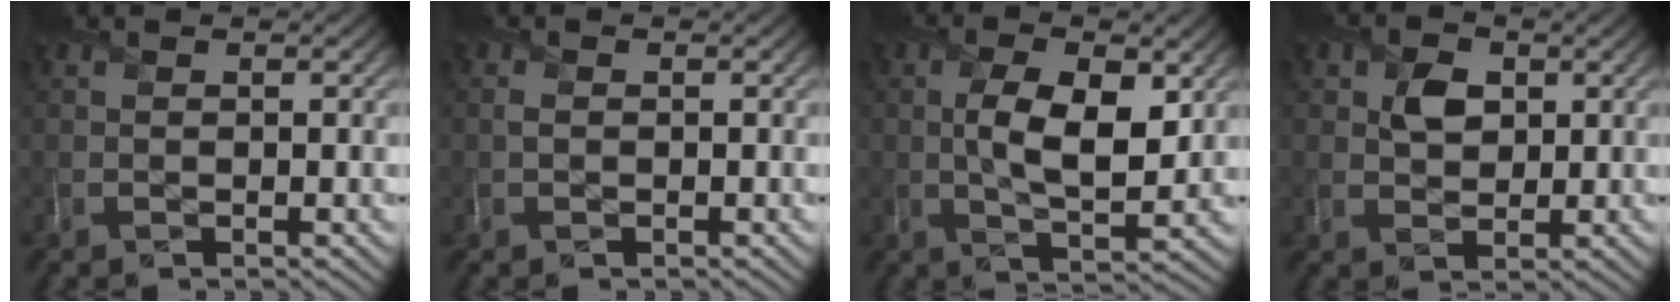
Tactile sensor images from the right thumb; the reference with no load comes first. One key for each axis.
{"total": 0.8, "fx": -0.1, "fy": 0.6, "fz": 0.4, "tx": -0.008, "ty": -0.002, "tz": -0.005}
{"total": 8.1, "fx": 1.1, "fy": 3.7, "fz": 7.1, "tx": -0.133, "ty": -0.004, "tz": 0.019}
{"total": 3.7, "fx": 1.0, "fy": 2.8, "fz": 2.1, "tx": -0.045, "ty": 0.000, "tz": 0.011}